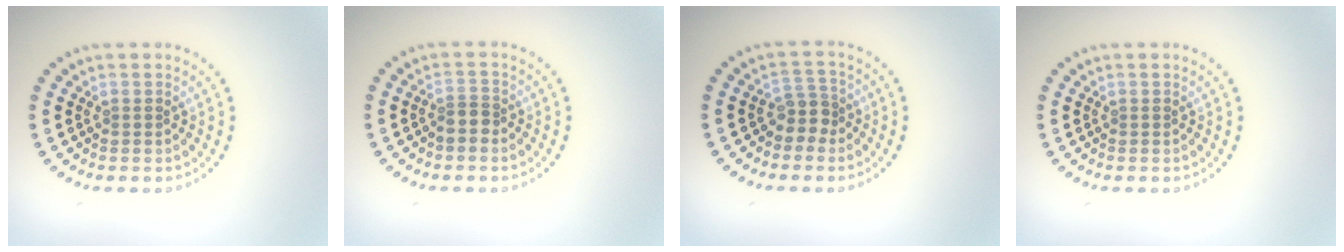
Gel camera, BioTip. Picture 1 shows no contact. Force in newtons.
{"total": 1.6, "press": 1.2, "slide": 1.0}
{"total": 2.2, "press": 1.7, "slide": 1.4}
{"total": 0.0}